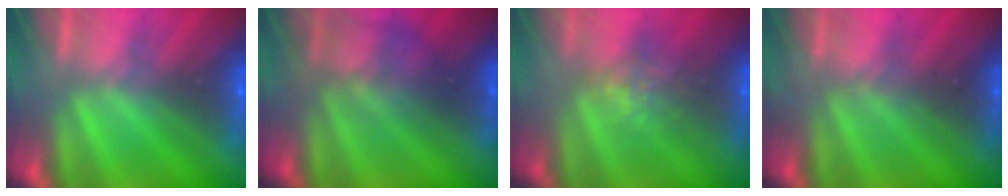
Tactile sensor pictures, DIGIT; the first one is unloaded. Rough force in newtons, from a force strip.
{"total": 2.2}
{"total": 3.7}
{"total": 5.4}